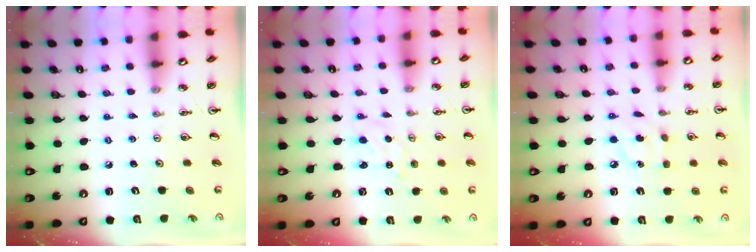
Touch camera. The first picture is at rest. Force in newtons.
{"total": 0.0}
{"total": 4.7, "press": 4.7, "slide": 0.1}